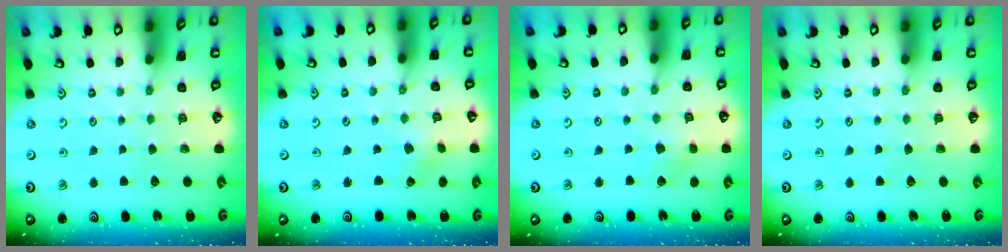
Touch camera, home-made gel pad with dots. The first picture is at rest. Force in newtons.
{"total": 0.5, "press": 0.5, "slide": 0.1}
{"total": 2.3, "press": 2.3, "slide": 0.4}
{"total": 0.0}